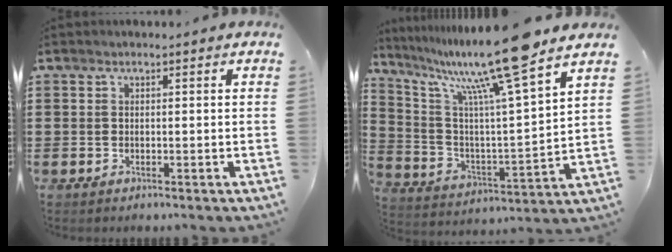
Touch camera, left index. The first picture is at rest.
{"total": 16.0, "force": [11.9, 0.1, 10.7], "torque": [-0.214, -0.069, 0.185]}